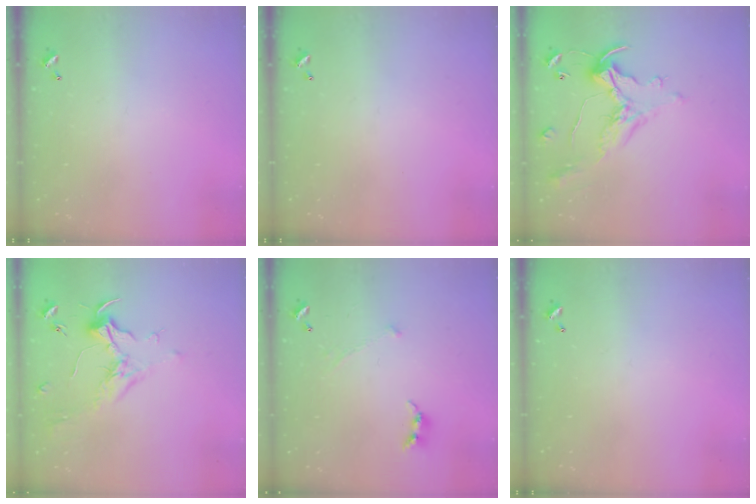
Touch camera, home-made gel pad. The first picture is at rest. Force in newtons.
{"total": 0.0}
{"total": 1.8, "press": 1.5, "slide": 1.1}
{"total": 2.0, "press": 1.9, "slide": 0.6}
{"total": 0.6, "press": 0.6, "slide": 0.3}
{"total": 0.0}